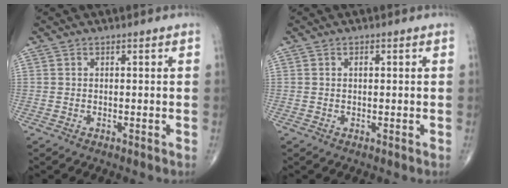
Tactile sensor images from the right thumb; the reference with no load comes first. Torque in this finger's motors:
{"motor_torque": [0.24, 0.55, 0.15, 0.02, 0.01]}